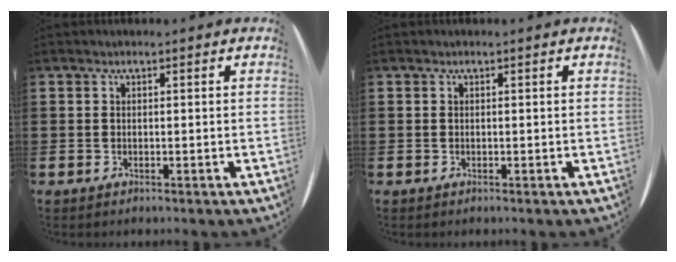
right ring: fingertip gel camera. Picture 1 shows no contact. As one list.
[{"total": 0.0}]